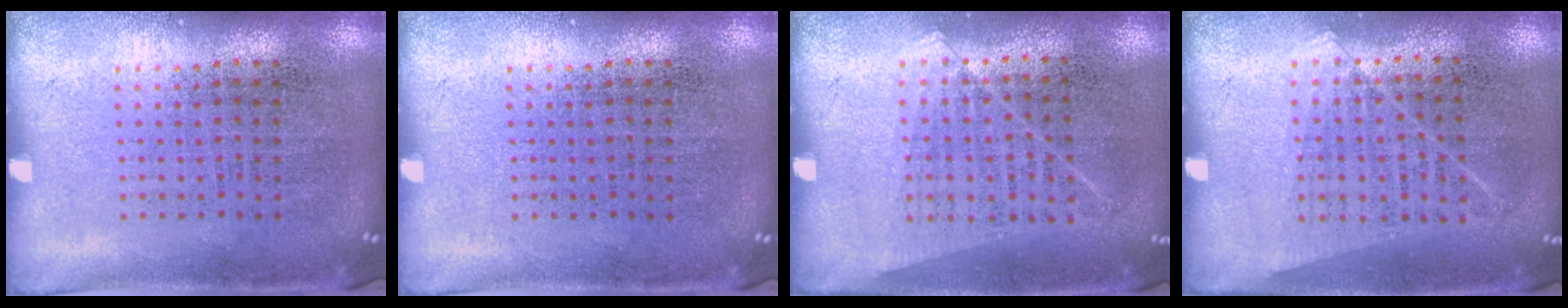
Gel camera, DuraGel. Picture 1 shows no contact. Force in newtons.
{"total": 0.0}
{"total": 1.1, "press": 1.0, "slide": 0.6}
{"total": 1.1, "press": 1.0, "slide": 0.6}